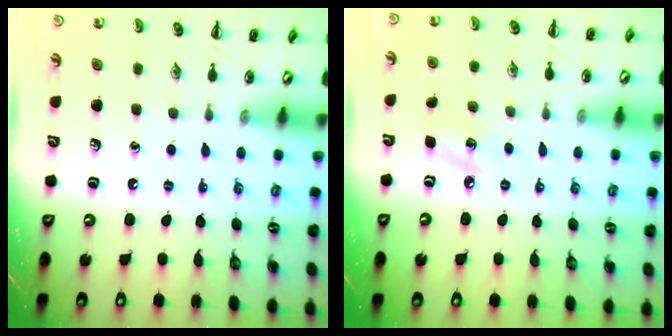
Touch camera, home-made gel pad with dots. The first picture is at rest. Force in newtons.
{"total": 6.3, "press": 6.0, "slide": 2.0}